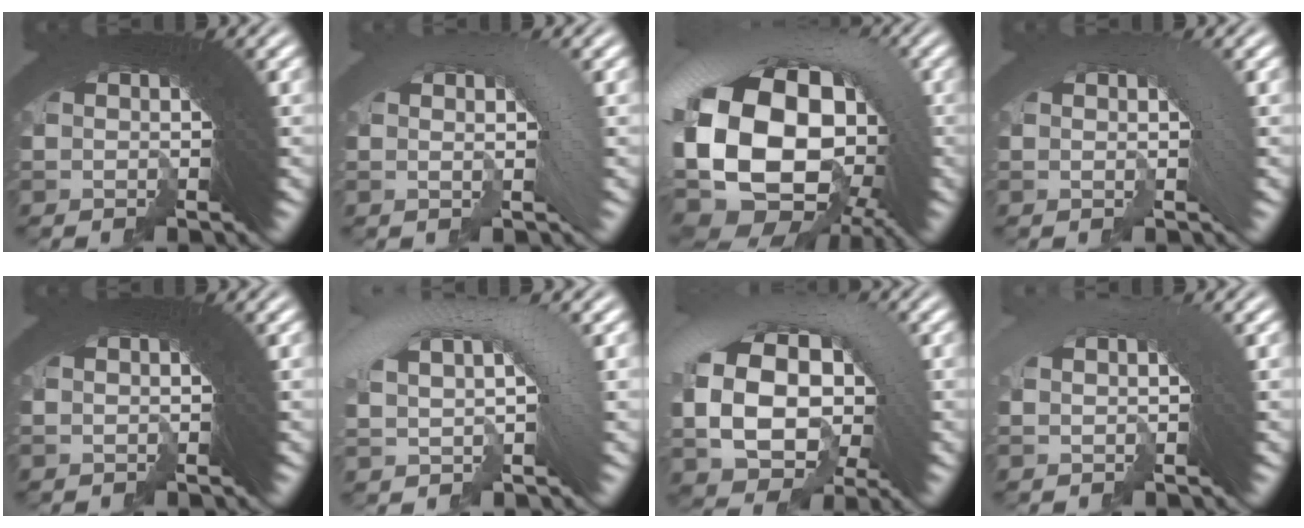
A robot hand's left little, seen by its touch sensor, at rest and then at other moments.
{"total": 2.4, "force": [0.2, 0.8, 2.3], "torque": [-0.023, 0.015, -0.005]}
{"total": 15.5, "force": [-1.9, 10.7, 11.0], "torque": [-0.233, -0.034, -0.030]}
{"total": 1.5, "force": [-0.1, 0.5, 1.4], "torque": [-0.012, 0.009, -0.004]}
{"total": 0.0}
{"total": 5.7, "force": [0.5, 3.1, 4.7], "torque": [-0.083, 0.020, 0.003]}
{"total": 11.1, "force": [-0.7, 8.2, 7.5], "torque": [-0.159, -0.018, -0.018]}
{"total": 1.5, "force": [0.2, 0.8, 1.2], "torque": [-0.017, 0.014, 0.002]}